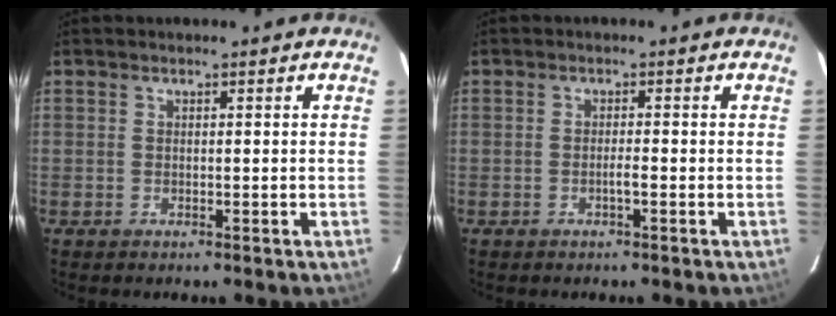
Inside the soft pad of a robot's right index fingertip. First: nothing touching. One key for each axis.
{"total": 1.3, "fx": -0.6, "fy": 0.0, "fz": 1.2, "tx": -0.022, "ty": 0.001, "tz": -0.011}